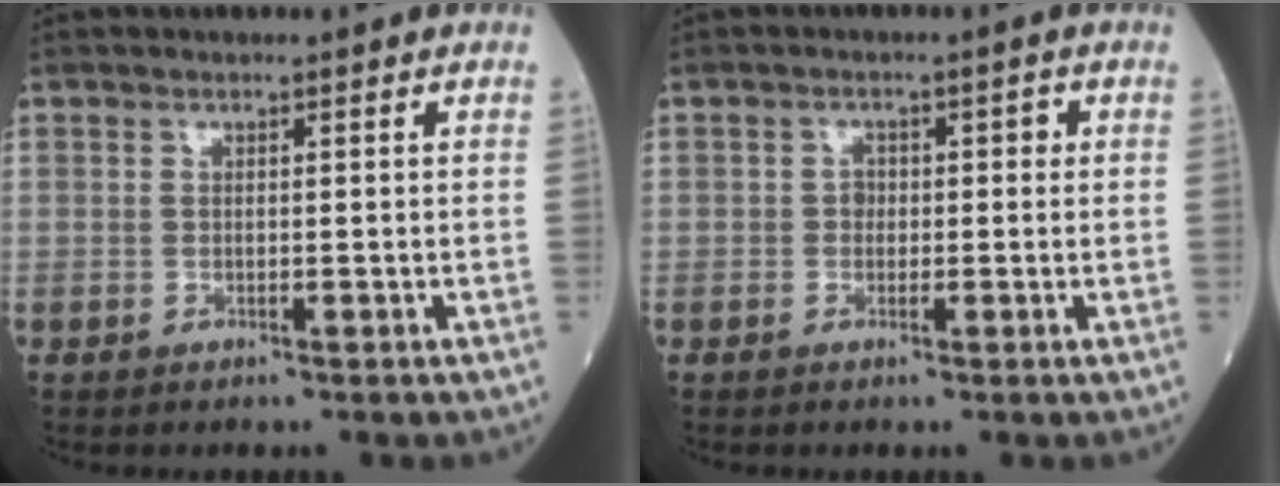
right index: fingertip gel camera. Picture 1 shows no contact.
{"total": 2.3, "force": [0.0, 1.8, 1.4], "torque": [-0.016, 0.012, -0.002]}